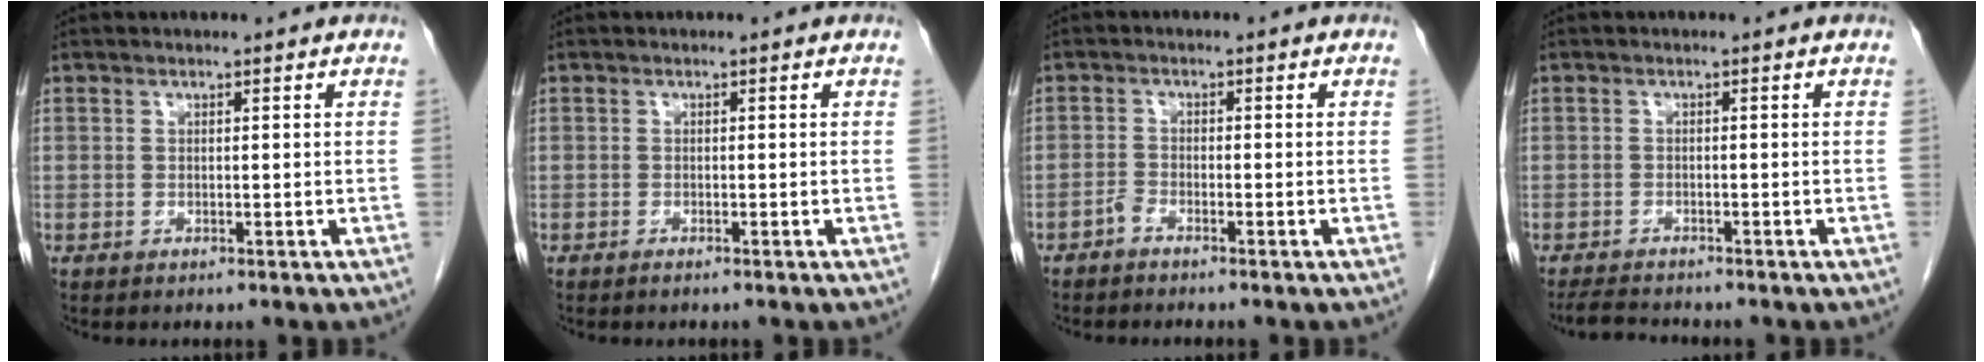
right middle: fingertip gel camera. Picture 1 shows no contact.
{"total": 0.6, "force": [-0.4, 0.0, 0.3], "torque": [-0.010, -0.001, -0.007]}
{"total": 1.3, "force": [-1.2, 0.2, 0.5], "torque": [-0.013, 0.001, -0.024]}
{"total": 3.3, "force": [-3.1, 0.1, 0.9], "torque": [-0.020, -0.016, -0.054]}